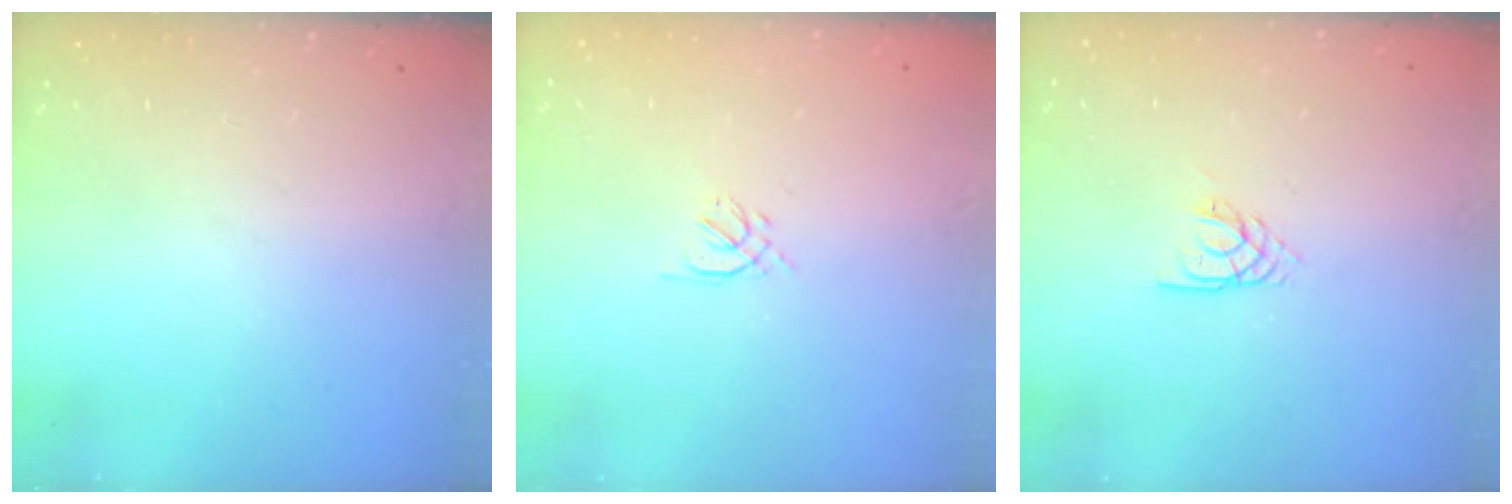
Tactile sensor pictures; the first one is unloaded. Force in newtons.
{"total": 1.6, "press": 1.5, "slide": 0.5}
{"total": 2.1, "press": 2.1, "slide": 0.2}